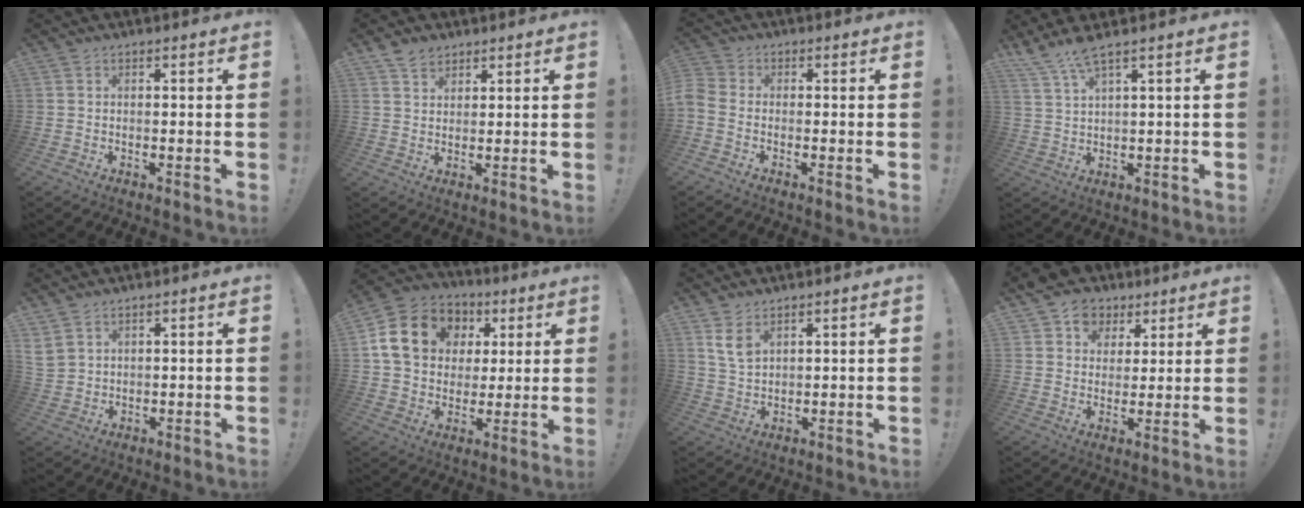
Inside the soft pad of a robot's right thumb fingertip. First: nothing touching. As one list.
[{"total": 4.7, "force": [3.4, 3.0, 1.3], "torque": [-0.018, -0.013, 0.063]}, {"total": 3.3, "force": [-1.3, 2.1, 2.2], "torque": [-0.050, -0.001, -0.023]}, {"total": 5.0, "force": [3.8, 0.0, 3.3], "torque": [-0.071, -0.015, 0.067]}, {"total": 3.7, "force": [2.6, 2.1, 1.6], "torque": [-0.036, -0.015, 0.050]}, {"total": 17.8, "force": [5.2, 14.3, 9.2], "torque": [-0.149, -0.003, 0.113]}, {"total": 6.1, "force": [3.4, 3.6, 3.5], "torque": [-0.055, -0.017, 0.064]}, {"total": 10.0, "force": [5.3, 8.1, 2.4], "torque": [-0.043, -0.025, 0.106]}]